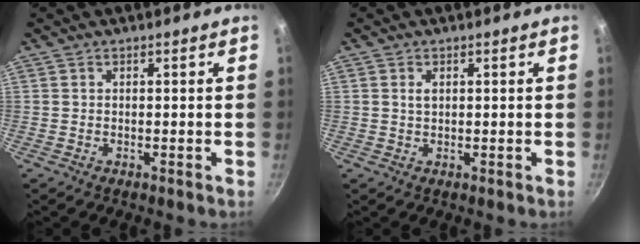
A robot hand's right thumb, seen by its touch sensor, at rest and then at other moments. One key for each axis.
{"total": 1.5, "fx": 0.4, "fy": 0.9, "fz": 1.1, "tx": -0.019, "ty": 0.002, "tz": 0.008}